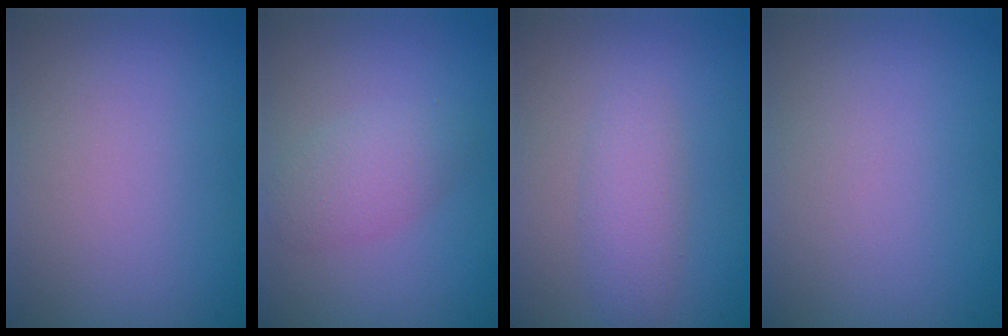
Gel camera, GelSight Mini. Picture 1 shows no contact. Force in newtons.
{"total": 2.6, "press": 2.6, "slide": 0.2}
{"total": 2.2, "press": 2.2, "slide": 0.0}
{"total": 0.0}